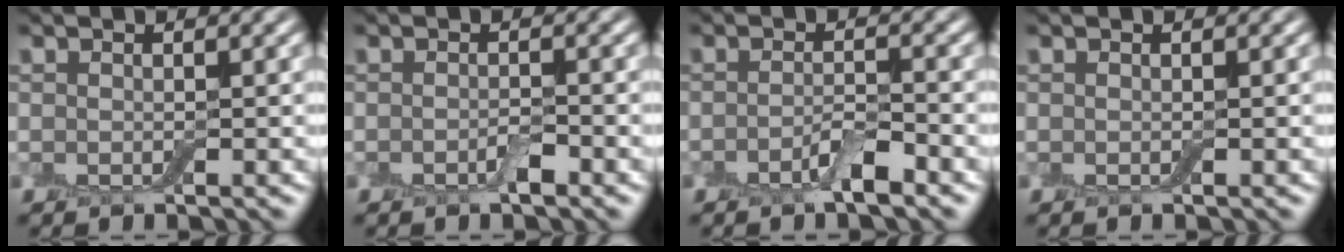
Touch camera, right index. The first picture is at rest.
{"total": 1.1, "force": [-0.6, 0.3, 0.9], "torque": [-0.016, -0.001, -0.009]}
{"total": 2.3, "force": [-1.3, 0.5, 1.8], "torque": [-0.032, 0.004, -0.026]}
{"total": 0.0}